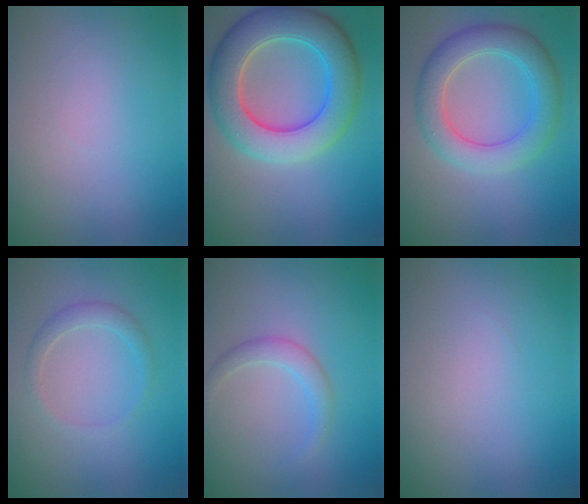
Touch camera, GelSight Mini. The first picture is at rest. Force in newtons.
{"total": 8.5, "press": 8.5, "slide": 0.2}
{"total": 5.3, "press": 5.3, "slide": 0.1}
{"total": 1.7, "press": 1.7, "slide": 0.2}
{"total": 1.8, "press": 1.8, "slide": 0.1}
{"total": 0.0}